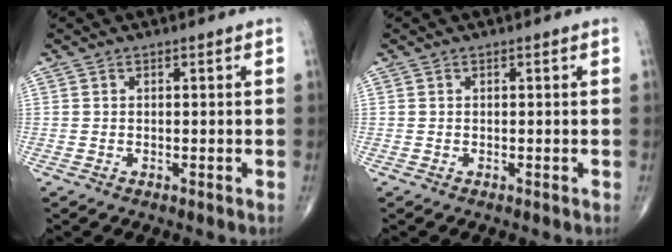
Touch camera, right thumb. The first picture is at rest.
{"total": 0.0}